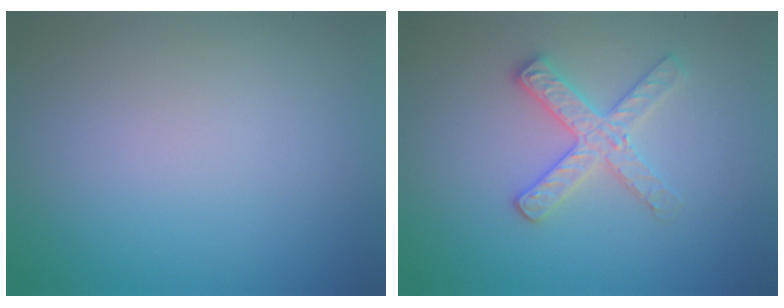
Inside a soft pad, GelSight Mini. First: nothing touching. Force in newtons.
{"total": 2.9, "press": 2.8, "slide": 0.8}